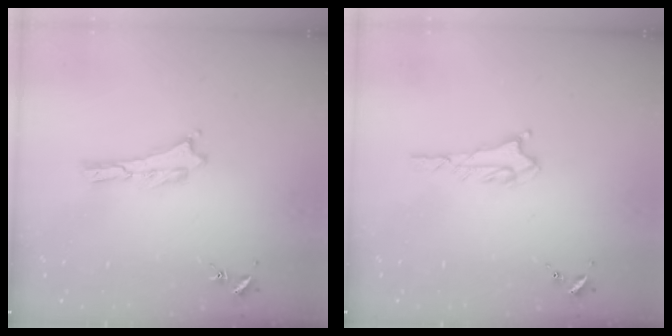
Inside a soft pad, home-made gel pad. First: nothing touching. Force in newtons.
{"total": 1.8, "press": 1.8, "slide": 0.2}